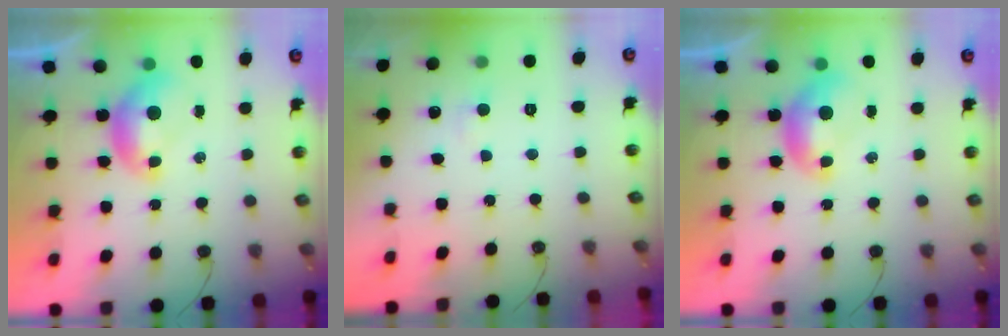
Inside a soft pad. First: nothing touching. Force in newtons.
{"total": 1.5, "press": 1.4, "slide": 0.6}
{"total": 0.0}